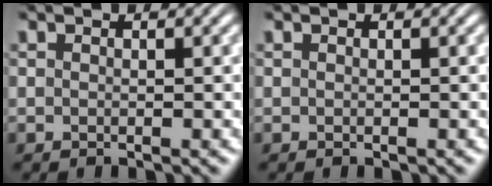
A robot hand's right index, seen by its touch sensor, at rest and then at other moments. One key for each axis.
{"total": 0.0}